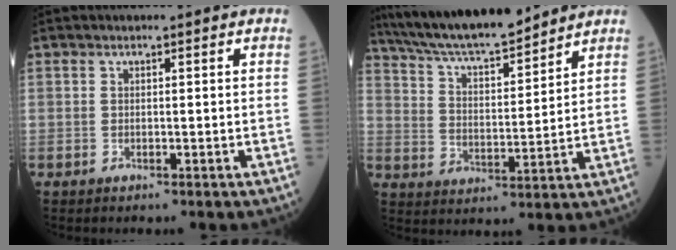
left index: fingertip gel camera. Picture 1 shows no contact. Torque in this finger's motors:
{"motor_torque": [0.08, -0.60, 0.37, 0.07]}